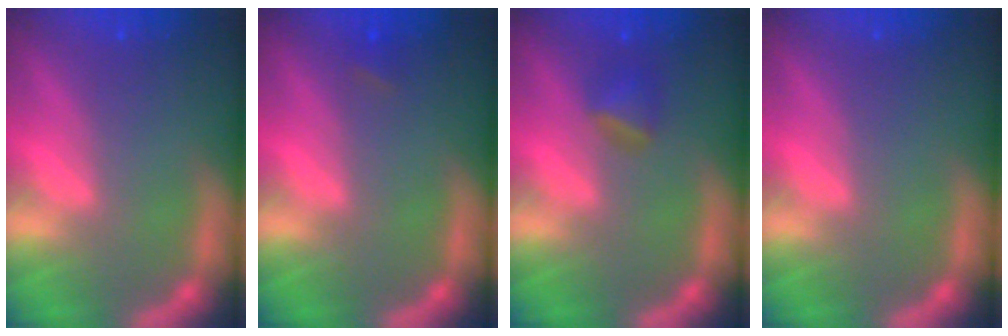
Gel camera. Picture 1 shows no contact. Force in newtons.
{"total": 0.9}
{"total": 1.9}
{"total": 0.0}